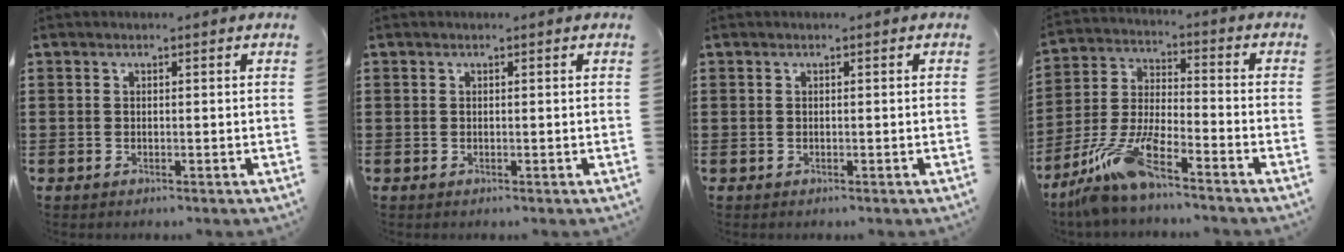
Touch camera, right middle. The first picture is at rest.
{"total": 0.0}
{"total": 0.0}
{"total": 10.1, "force": [-7.8, 1.0, 6.3], "torque": [-0.148, -0.008, -0.160]}